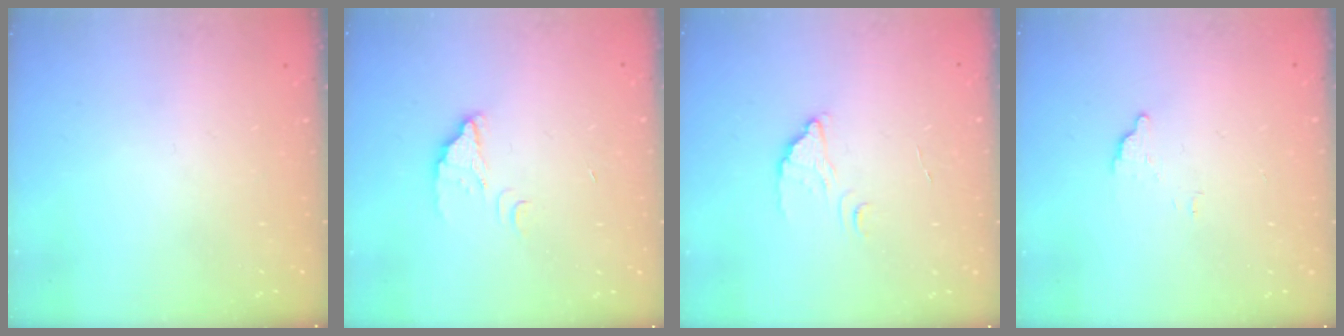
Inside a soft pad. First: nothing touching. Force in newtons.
{"total": 3.4, "press": 3.4, "slide": 0.2}
{"total": 2.0, "press": 2.0, "slide": 0.1}
{"total": 3.6, "press": 3.6, "slide": 0.1}